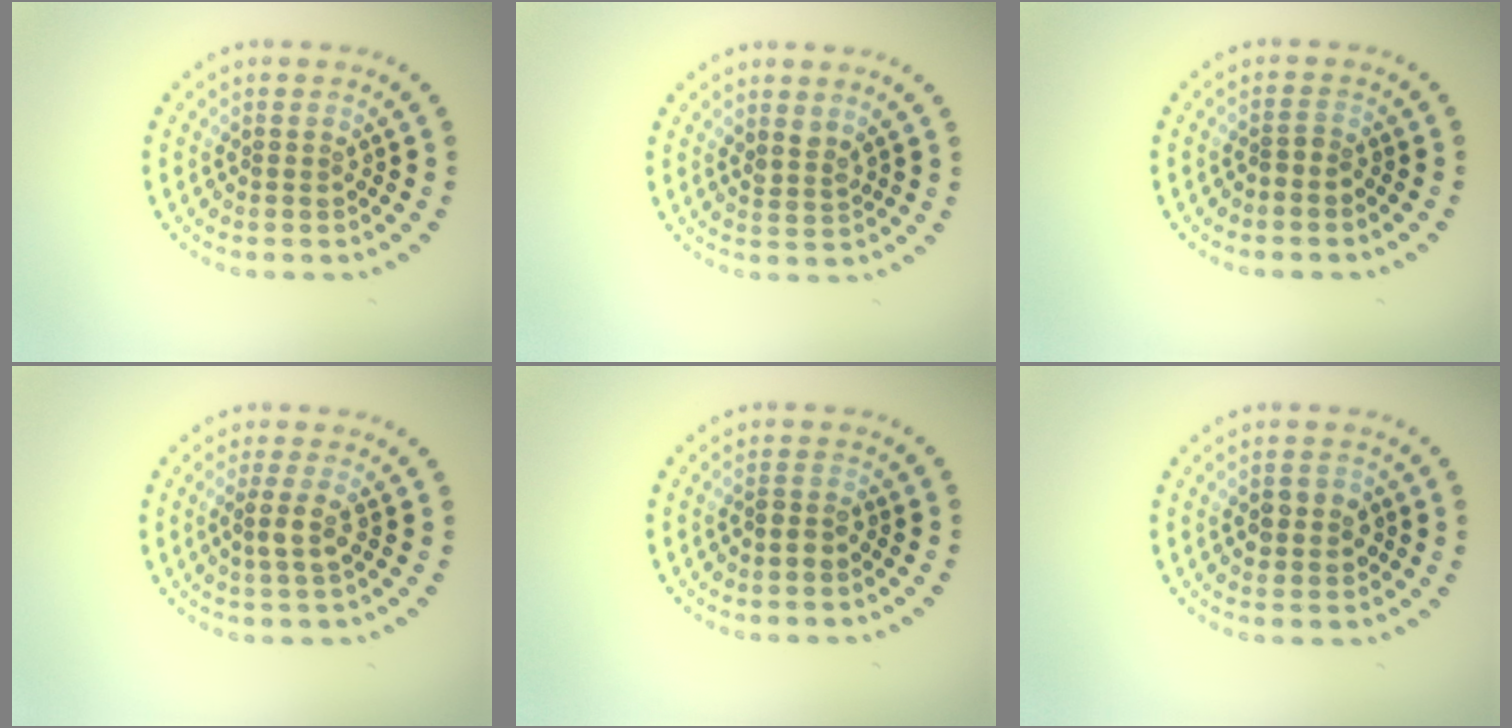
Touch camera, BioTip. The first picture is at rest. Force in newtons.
{"total": 1.4, "press": 1.1, "slide": 0.9}
{"total": 0.9, "press": 0.6, "slide": 0.7}
{"total": 2.0, "press": 1.6, "slide": 1.2}
{"total": 1.1, "press": 1.0, "slide": 0.4}
{"total": 2.5, "press": 2.5, "slide": 0.3}